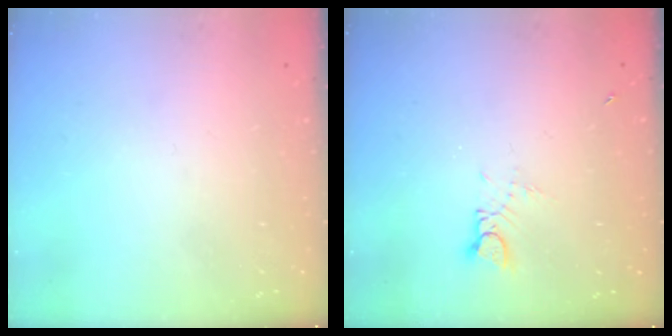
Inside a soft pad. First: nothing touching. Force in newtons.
{"total": 3.0, "press": 2.9, "slide": 0.3}